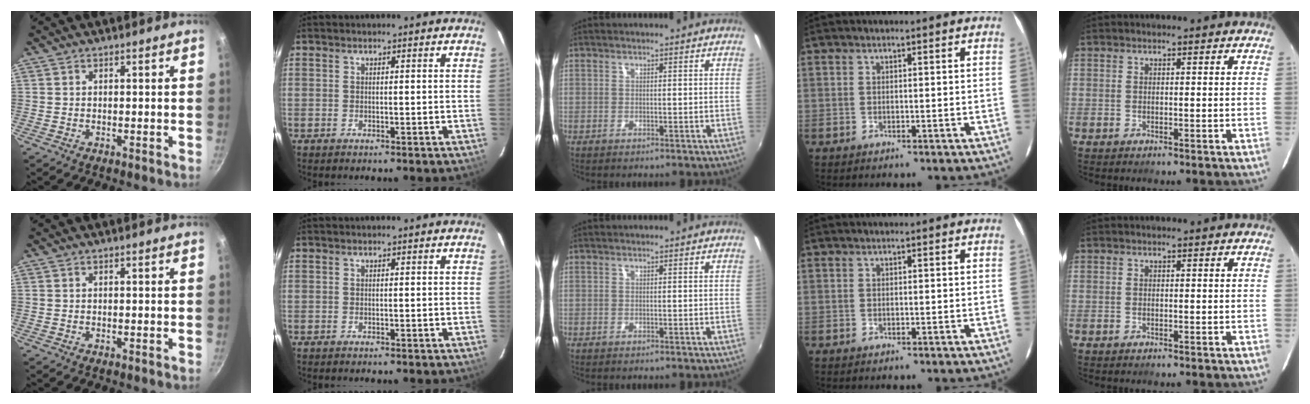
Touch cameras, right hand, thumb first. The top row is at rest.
{}